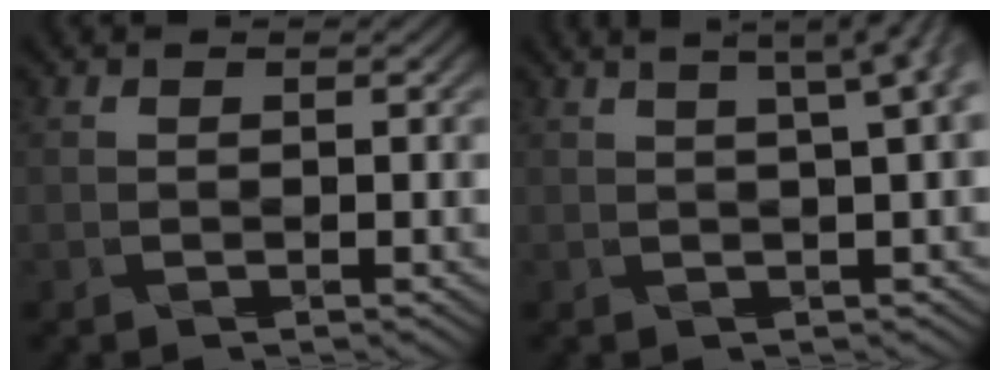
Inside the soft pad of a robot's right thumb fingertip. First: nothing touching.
{"total": 6.0, "force": [2.2, 0.8, 5.5], "torque": [-0.071, 0.018, 0.029]}